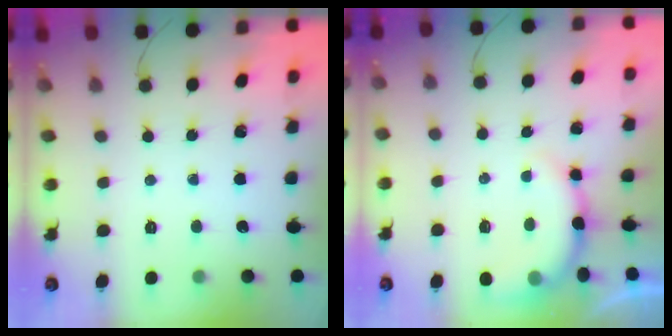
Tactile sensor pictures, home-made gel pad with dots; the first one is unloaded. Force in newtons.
{"total": 8.8, "press": 8.7, "slide": 1.1}